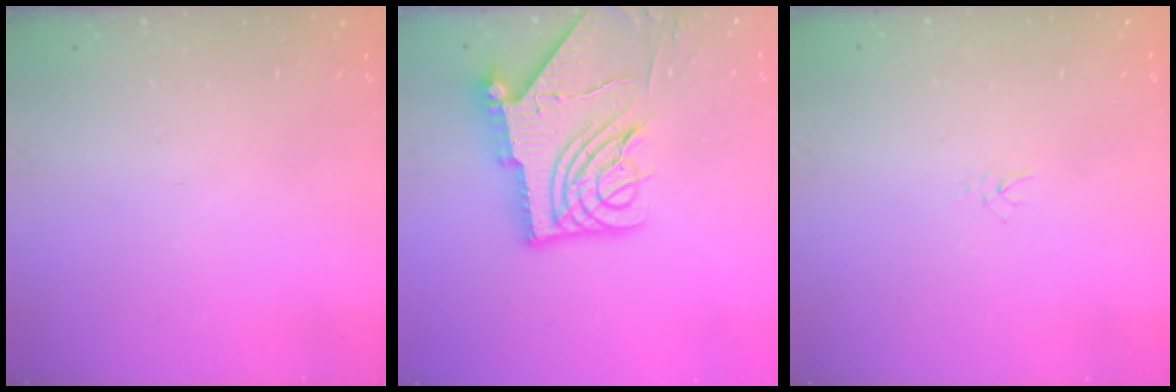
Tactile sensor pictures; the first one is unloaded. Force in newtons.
{"total": 15.6, "press": 15.4, "slide": 1.9}
{"total": 2.0, "press": 2.0, "slide": 0.3}